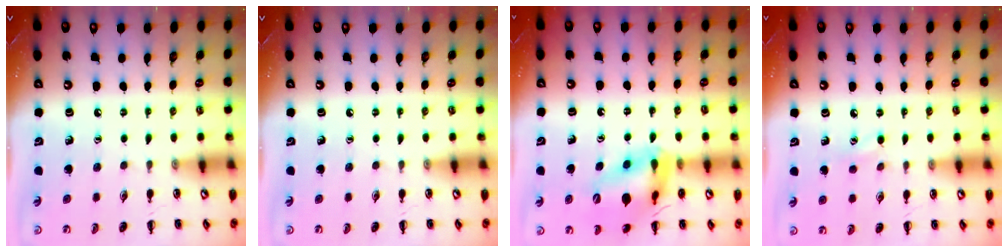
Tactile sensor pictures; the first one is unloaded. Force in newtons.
{"total": 0.0}
{"total": 17.4, "press": 17.0, "slide": 4.0}
{"total": 2.4, "press": 2.3, "slide": 0.8}